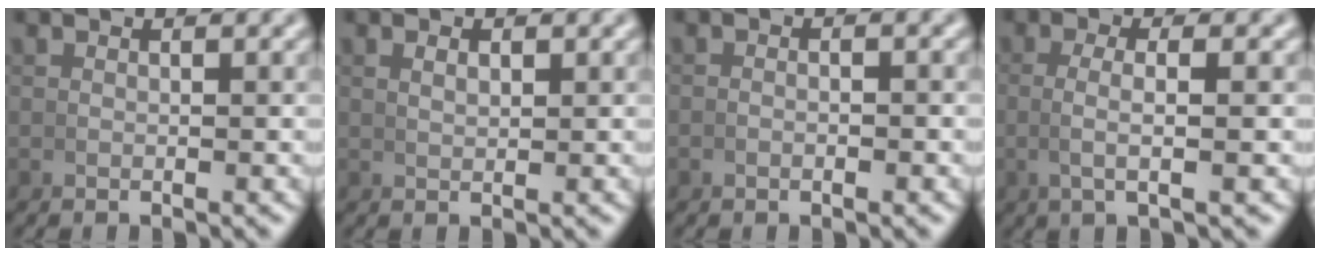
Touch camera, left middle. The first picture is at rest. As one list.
[{"total": 0.9, "force": [0.6, 0.1, 0.7], "torque": [-0.007, -0.001, 0.017]}, {"total": 0.8, "force": [-0.5, 0.3, 0.5], "torque": [-0.010, 0.003, -0.013]}, {"total": 3.1, "force": [0.2, 0.2, 3.1], "torque": [-0.061, -0.001, 0.007]}]